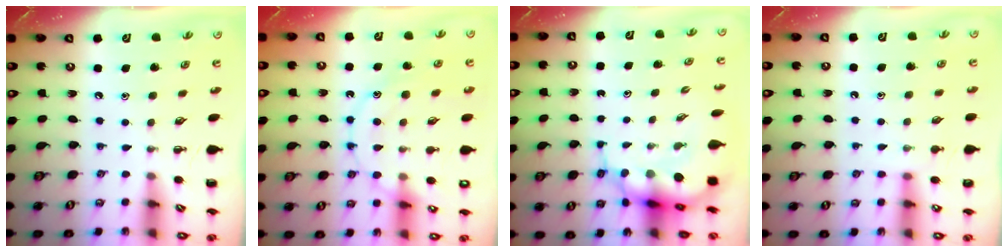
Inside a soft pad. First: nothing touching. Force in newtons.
{"total": 14.2, "press": 14.2, "slide": 0.9}
{"total": 8.0, "press": 7.7, "slide": 2.0}
{"total": 5.2, "press": 5.0, "slide": 1.5}